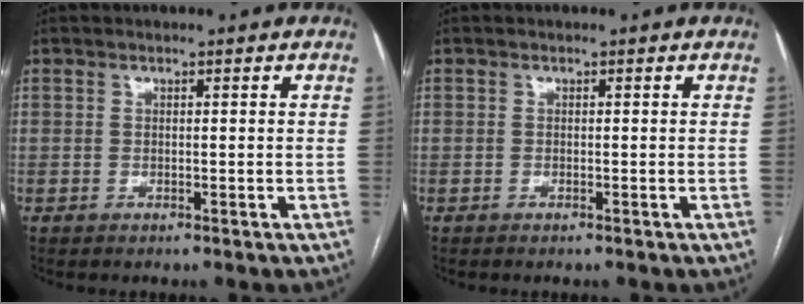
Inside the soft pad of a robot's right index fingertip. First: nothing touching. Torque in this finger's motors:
{"motor_torque": [0.09, -0.02, 0.04, 0.01]}